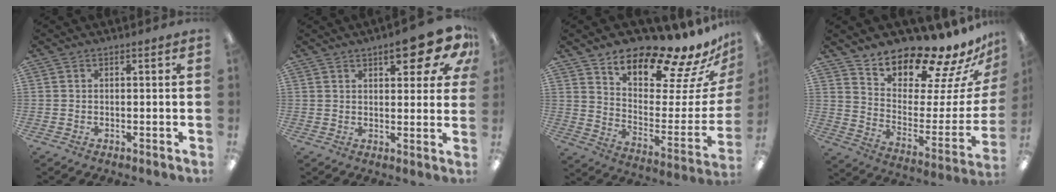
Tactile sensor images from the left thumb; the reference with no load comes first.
{"total": 11.2, "force": [6.4, 4.1, 8.2], "torque": [-0.094, -0.031, 0.103]}
{"total": 15.9, "force": [14.7, 3.4, 4.9], "torque": [-0.072, -0.136, 0.243]}
{"total": 15.7, "force": [15.0, 3.0, 3.2], "torque": [-0.056, -0.151, 0.253]}